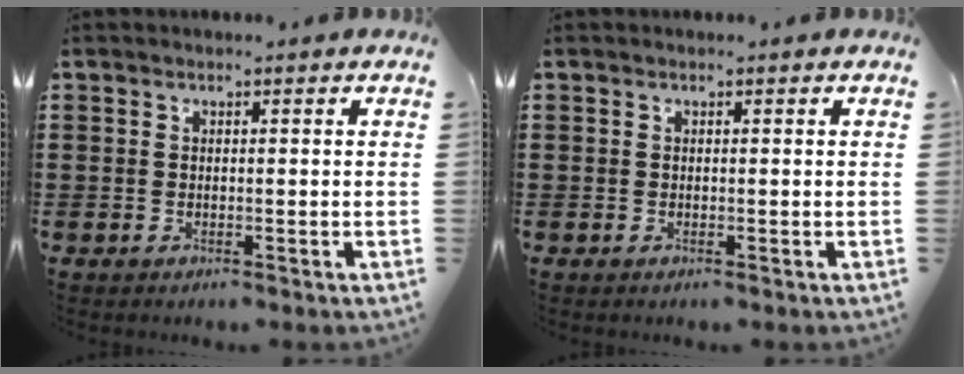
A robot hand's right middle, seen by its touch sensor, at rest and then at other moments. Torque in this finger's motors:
{"motor_torque": [0.58, -0.49, 0.10, 0.02]}